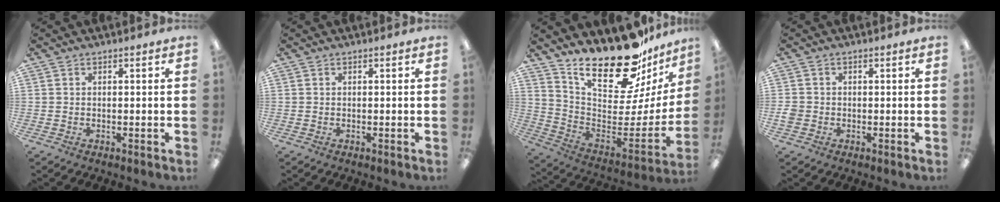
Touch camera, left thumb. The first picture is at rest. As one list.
[{"total": 0.0}, {"total": 25.1, "force": [19.7, 7.9, 13.3], "torque": [-0.198, -0.147, 0.337]}, {"total": 2.2, "force": [-0.5, 2.0, 0.8], "torque": [-0.011, 0.004, -0.009]}]